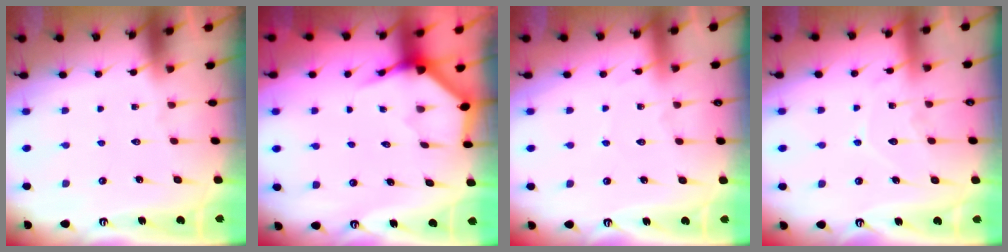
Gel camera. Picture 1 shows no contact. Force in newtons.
{"total": 4.0, "press": 3.9, "slide": 0.4}
{"total": 1.9, "press": 1.9, "slide": 0.2}
{"total": 8.5, "press": 8.5, "slide": 0.7}